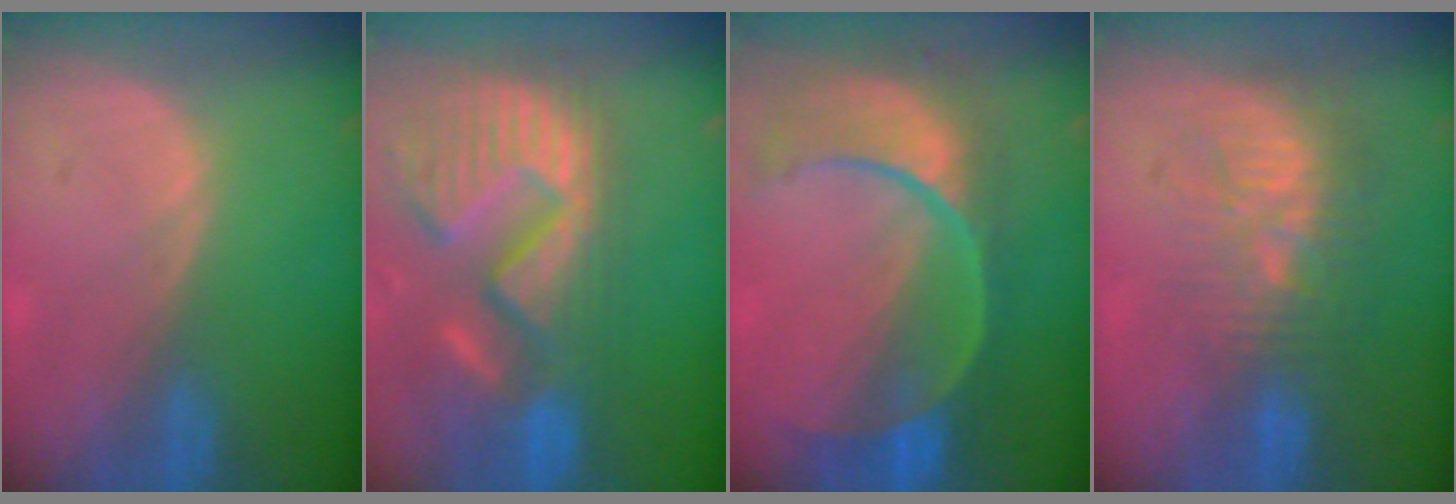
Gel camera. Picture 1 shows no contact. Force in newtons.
{"total": 14.7, "press": 12.3, "slide": 8.2}
{"total": 11.2, "press": 9.4, "slide": 6.1}
{"total": 9.2, "press": 8.5, "slide": 3.4}